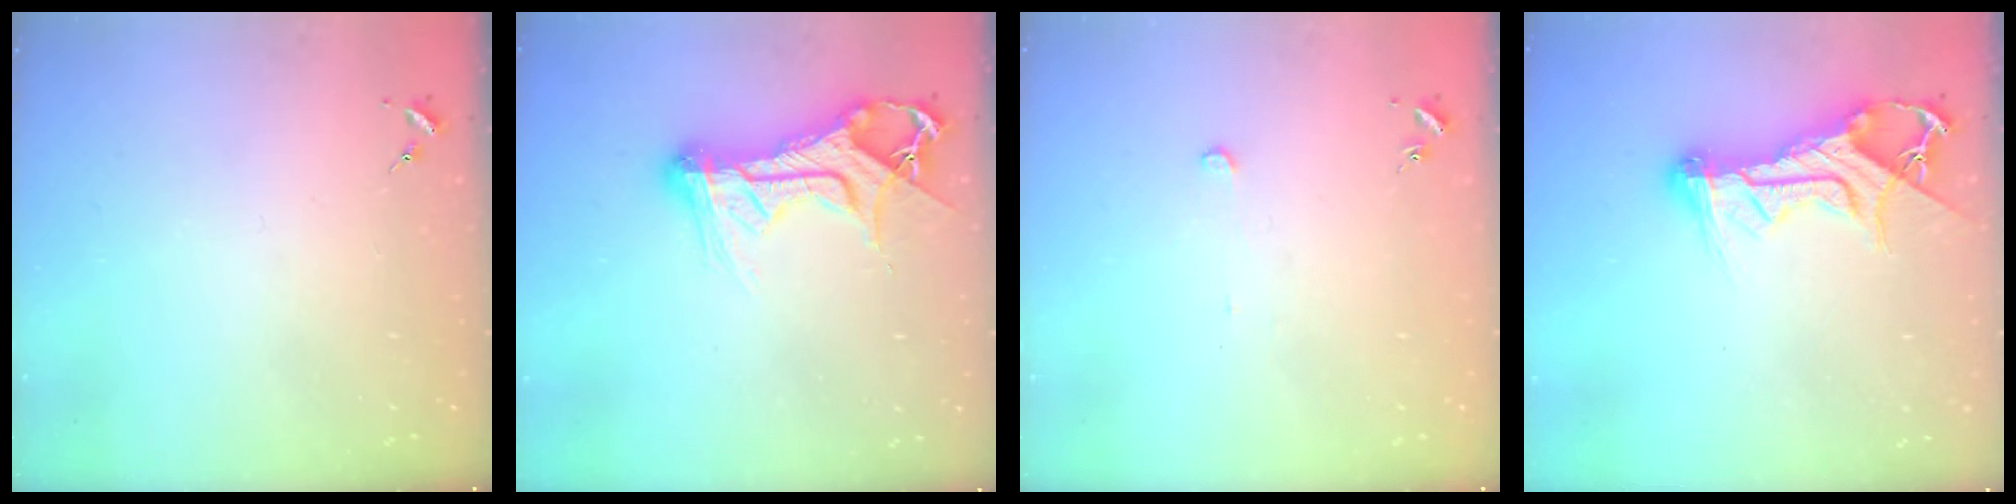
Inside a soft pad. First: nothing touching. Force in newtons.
{"total": 15.2, "press": 15.1, "slide": 1.4}
{"total": 2.4, "press": 2.4, "slide": 0.2}
{"total": 14.2, "press": 14.1, "slide": 1.5}